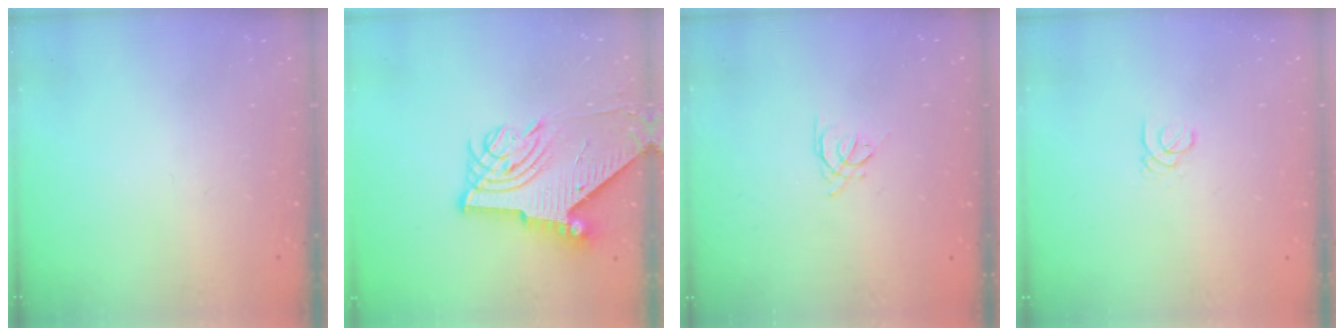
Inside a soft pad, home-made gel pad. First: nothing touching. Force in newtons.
{"total": 8.8, "press": 8.7, "slide": 1.1}
{"total": 2.5, "press": 2.4, "slide": 0.5}
{"total": 1.0, "press": 1.0, "slide": 0.1}